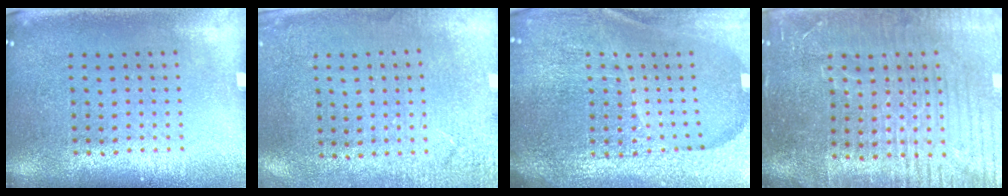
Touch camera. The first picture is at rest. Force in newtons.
{"total": 2.6, "press": 2.4, "slide": 0.9}
{"total": 6.3, "press": 5.5, "slide": 3.1}
{"total": 4.3, "press": 4.1, "slide": 1.5}